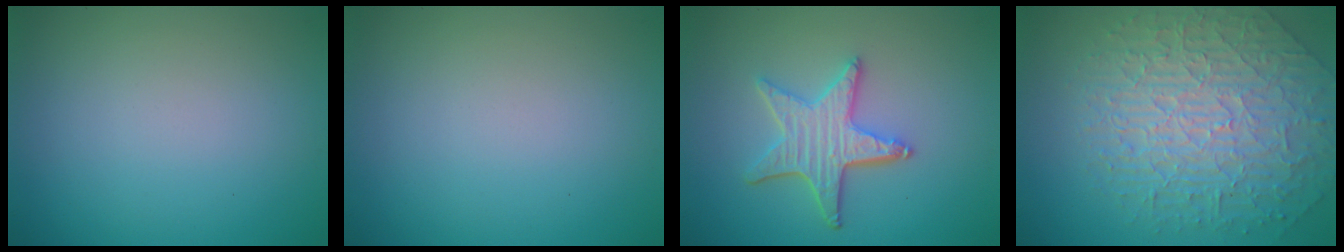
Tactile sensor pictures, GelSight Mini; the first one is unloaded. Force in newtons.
{"total": 0.0}
{"total": 4.5, "press": 3.8, "slide": 2.4}
{"total": 7.2, "press": 5.8, "slide": 4.2}